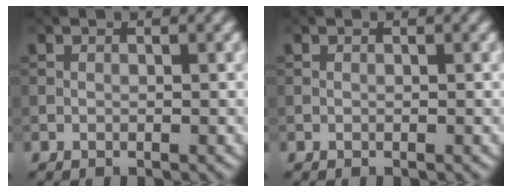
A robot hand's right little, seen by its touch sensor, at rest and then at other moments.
{"total": 0.0}